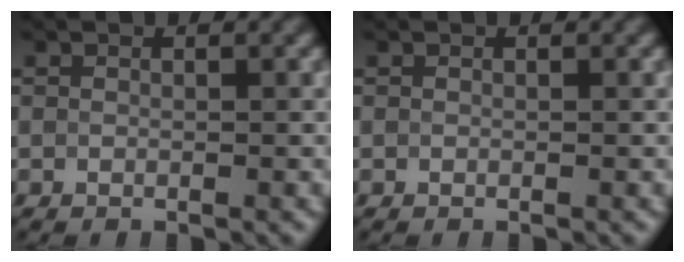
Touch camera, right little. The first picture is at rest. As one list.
[{"total": 0.0}]